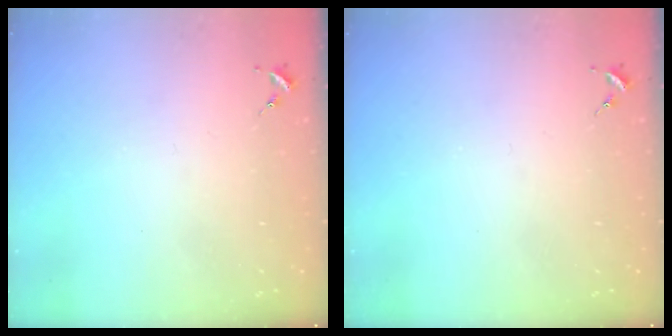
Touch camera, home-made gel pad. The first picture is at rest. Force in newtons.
{"total": 0.0}